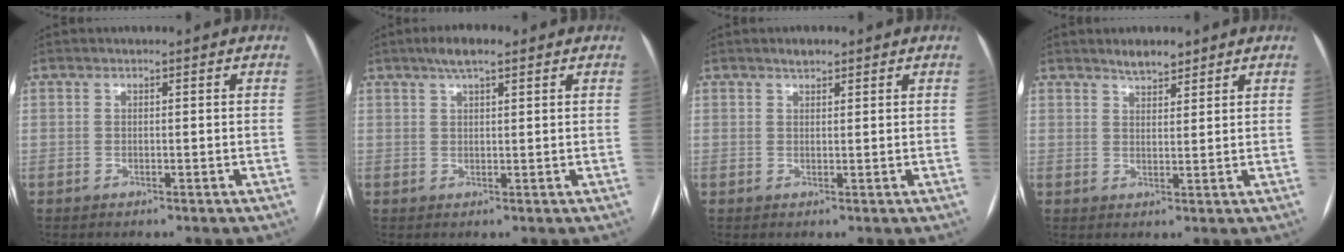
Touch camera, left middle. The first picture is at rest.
{"total": 4.2, "force": [2.8, 0.9, 3.0], "torque": [-0.056, 0.014, 0.046]}
{"total": 1.6, "force": [1.3, 0.6, 0.8], "torque": [-0.017, 0.005, 0.022]}
{"total": 3.1, "force": [2.6, 0.9, 1.3], "torque": [-0.025, 0.001, 0.043]}